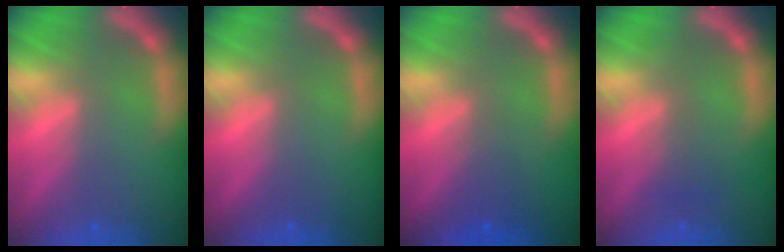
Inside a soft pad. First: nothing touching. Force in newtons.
{"total": 0.0}
{"total": 2.0}
{"total": 1.5}